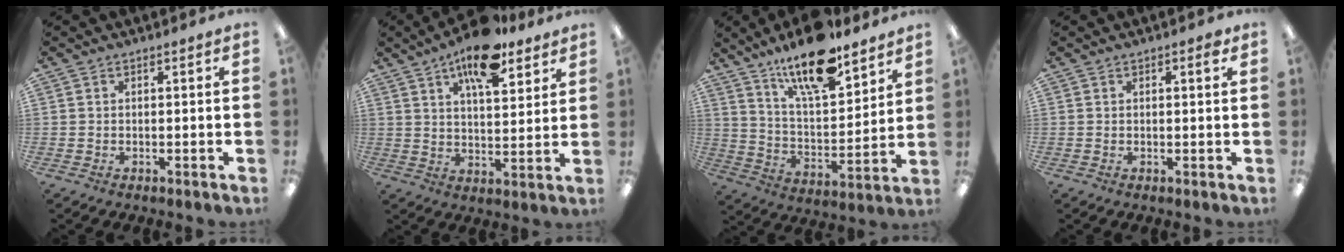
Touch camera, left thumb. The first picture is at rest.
{"total": 13.9, "force": [9.2, 5.4, 8.9], "torque": [-0.128, -0.043, 0.151]}
{"total": 17.3, "force": [13.3, 5.4, 9.7], "torque": [-0.166, -0.077, 0.224]}
{"total": 1.1, "force": [0.7, 0.3, 0.8], "torque": [-0.009, -0.001, 0.010]}